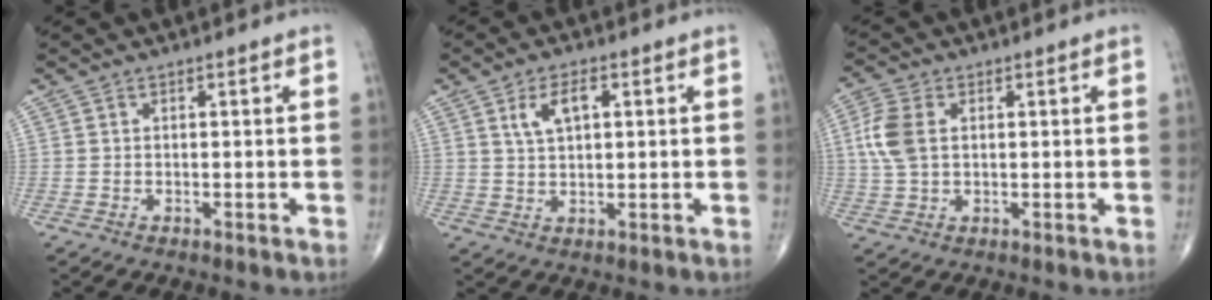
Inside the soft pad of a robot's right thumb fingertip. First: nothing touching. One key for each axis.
{"total": 5.2, "fx": 1.9, "fy": 2.5, "fz": 4.2, "tx": -0.076, "ty": 0.002, "tz": 0.037}
{"total": 6.8, "fx": 1.2, "fy": 4.2, "fz": 5.2, "tx": -0.129, "ty": 0.007, "tz": 0.022}